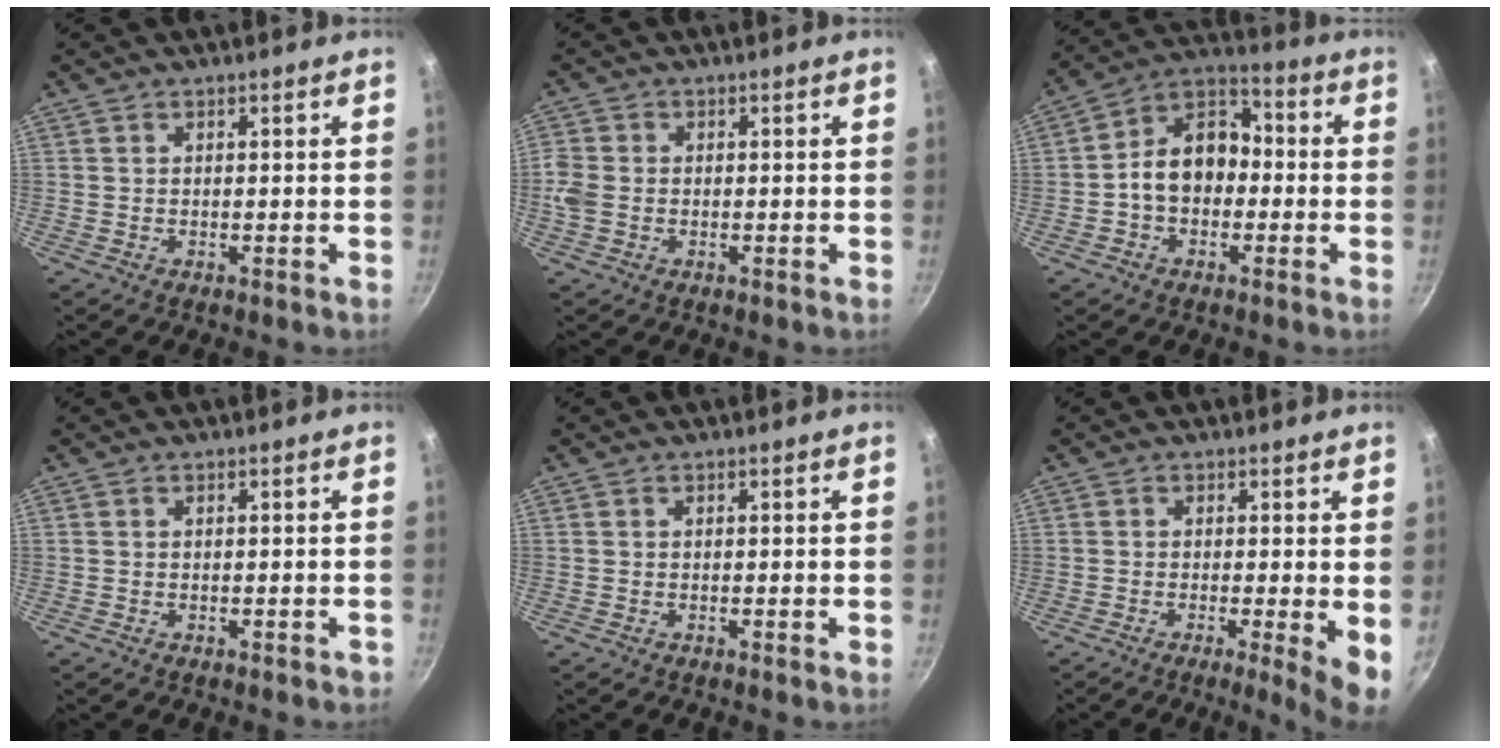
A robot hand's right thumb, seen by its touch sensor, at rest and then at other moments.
{"total": 3.8, "force": [-0.8, 3.0, 2.2], "torque": [-0.051, 0.004, -0.022]}
{"total": 11.8, "force": [-1.4, 8.6, 7.9], "torque": [-0.087, 0.044, -0.044]}
{"total": 0.5, "force": [-0.2, 0.4, 0.3], "torque": [0.001, 0.004, -0.001]}
{"total": 0.0}
{"total": 5.7, "force": [-0.7, 0.9, 5.6], "torque": [-0.075, -0.013, -0.010]}